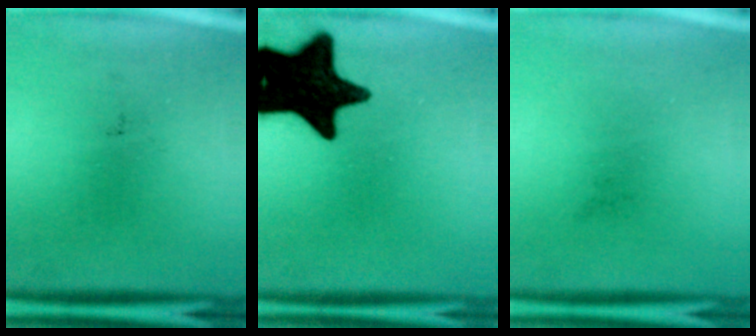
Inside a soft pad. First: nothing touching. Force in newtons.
{"total": 18.8}
{"total": 0.0}